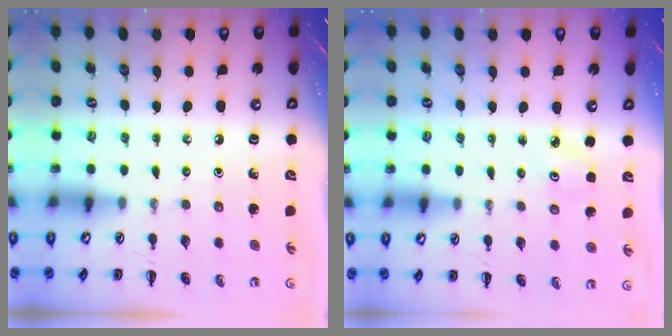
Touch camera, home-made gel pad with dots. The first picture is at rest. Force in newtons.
{"total": 2.5, "press": 2.4, "slide": 0.7}